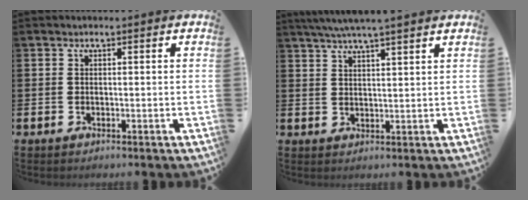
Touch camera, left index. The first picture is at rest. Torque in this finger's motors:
{"motor_torque": [0.09, -0.47, 0.95, 0.21]}